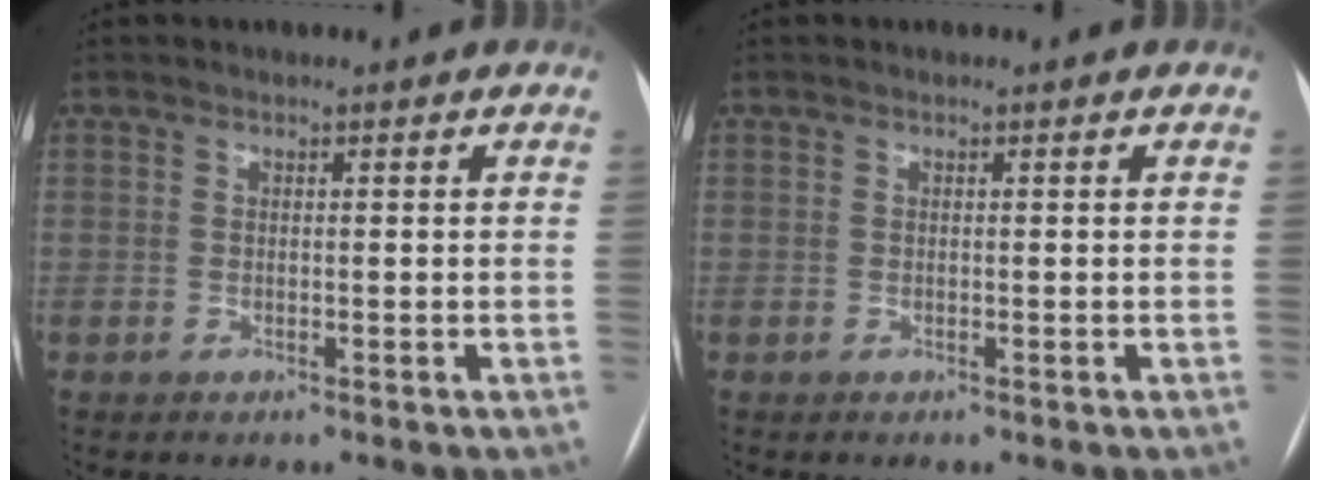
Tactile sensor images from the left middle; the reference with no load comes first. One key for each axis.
{"total": 0.0}